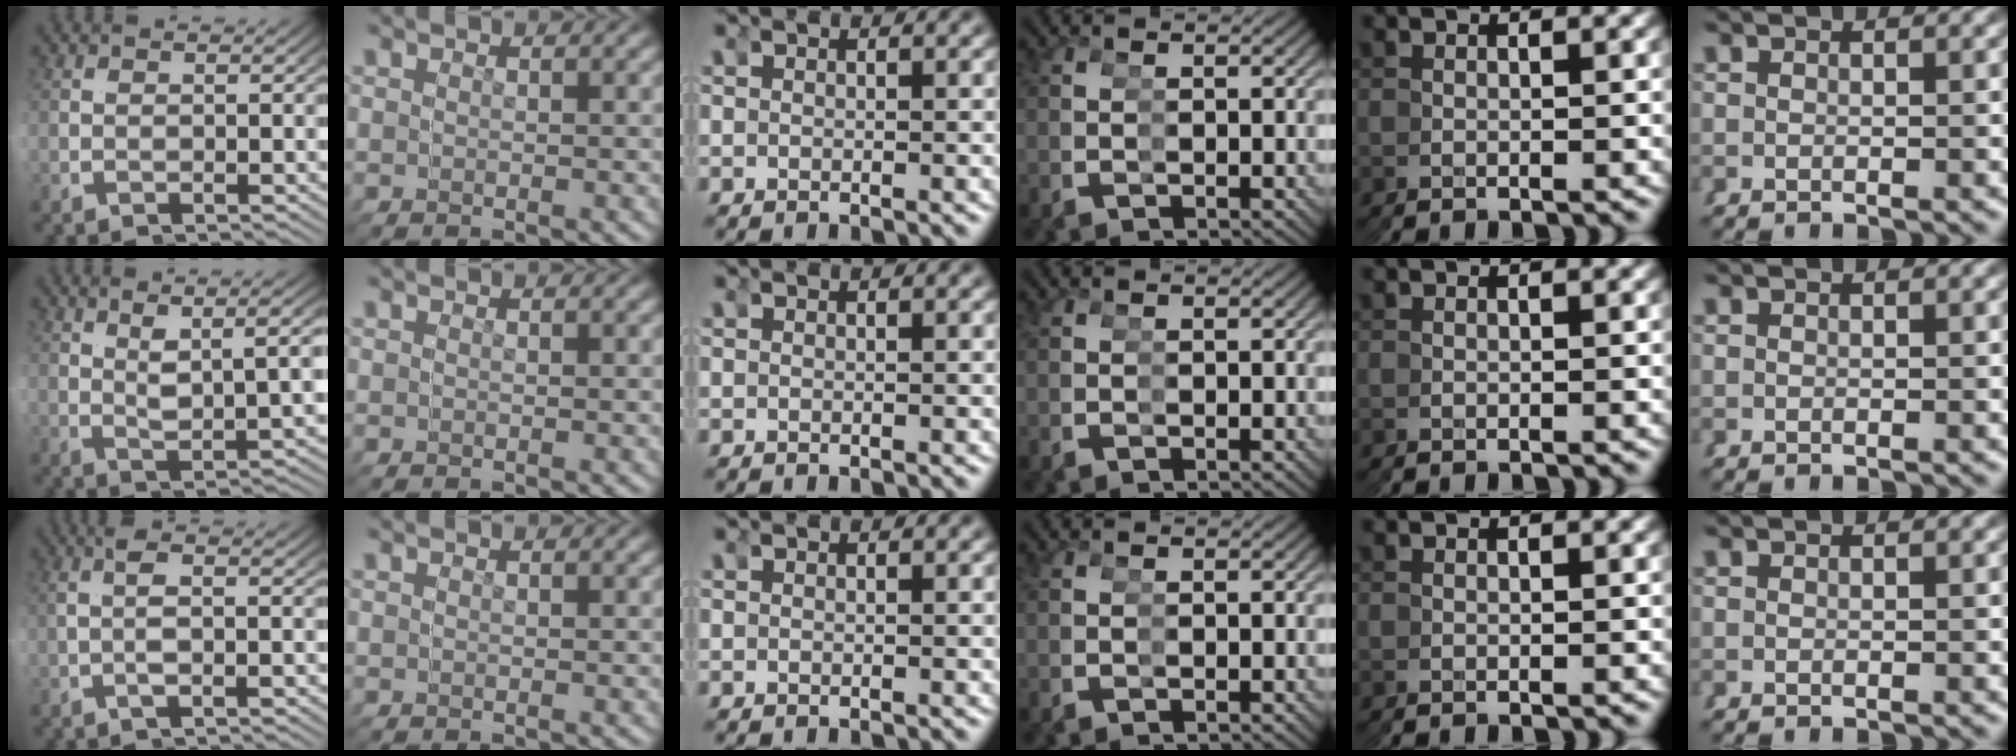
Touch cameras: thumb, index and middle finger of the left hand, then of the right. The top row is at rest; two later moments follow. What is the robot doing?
{"motion": "grasp_and_lifting", "object": "pipette"}